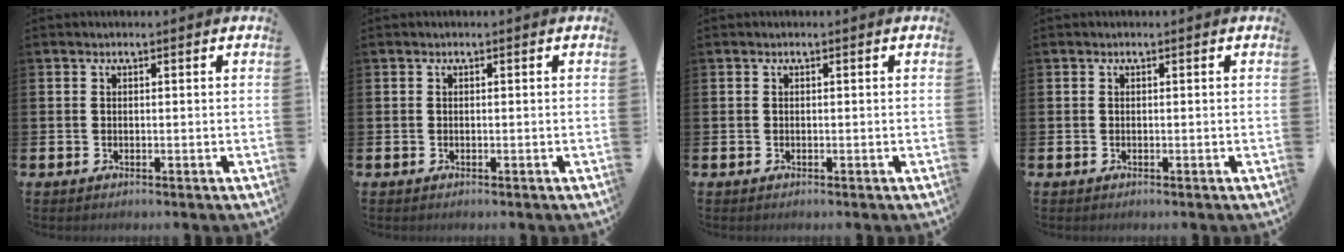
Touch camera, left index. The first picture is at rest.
{"total": 0.0}
{"total": 0.0}
{"total": 0.0}